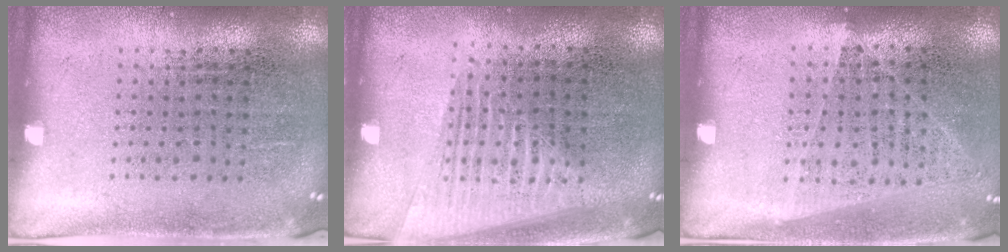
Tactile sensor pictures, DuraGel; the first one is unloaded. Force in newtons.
{"total": 1.5, "press": 1.4, "slide": 0.5}
{"total": 1.0, "press": 0.9, "slide": 0.5}